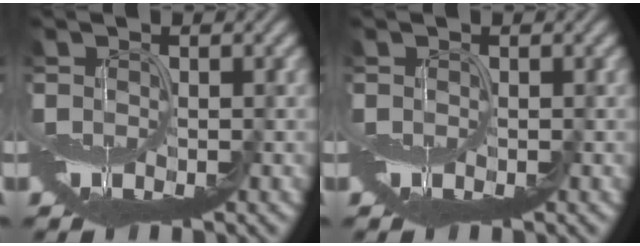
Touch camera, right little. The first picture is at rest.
{"total": 0.0}